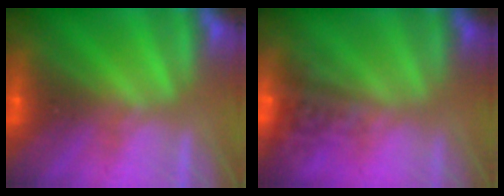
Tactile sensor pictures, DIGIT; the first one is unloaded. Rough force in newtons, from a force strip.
{"total": 4.6}